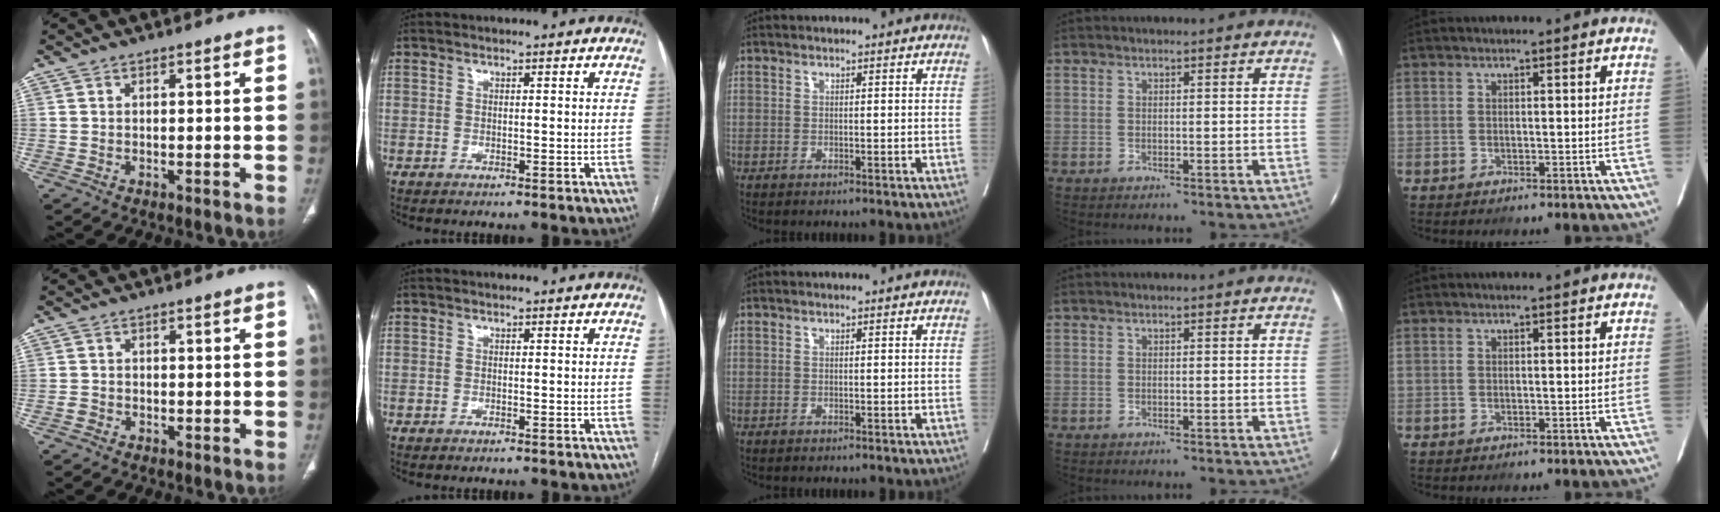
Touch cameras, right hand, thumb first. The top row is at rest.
{"thumb": {"total": 1.2, "force": [-0.7, 0.9, 0.2], "torque": [-0.006, 0.002, -0.019]}}